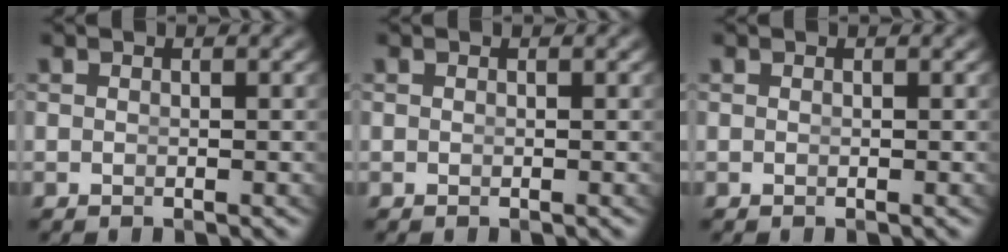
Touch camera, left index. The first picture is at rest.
{"total": 0.0}
{"total": 0.0}